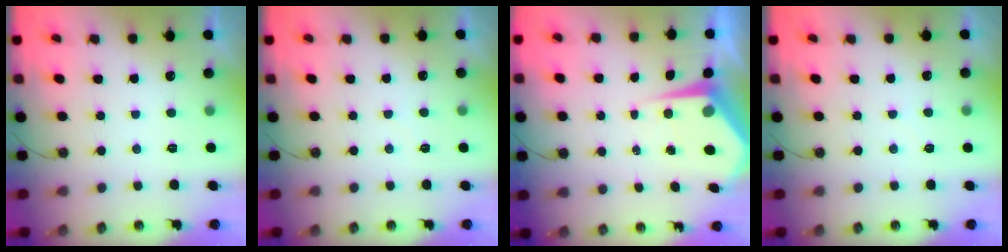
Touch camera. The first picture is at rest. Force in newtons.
{"total": 2.4, "press": 2.4, "slide": 0.4}
{"total": 6.6, "press": 6.6, "slide": 0.5}
{"total": 1.9, "press": 1.9, "slide": 0.3}